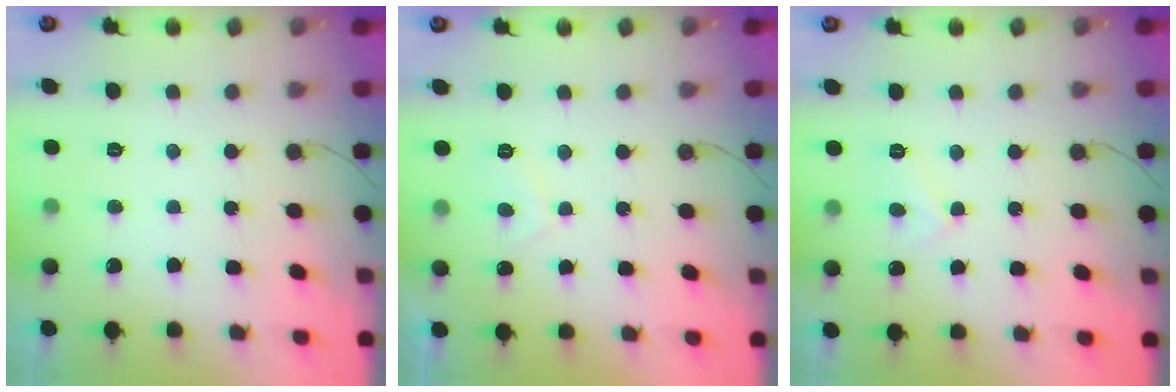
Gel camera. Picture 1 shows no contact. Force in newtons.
{"total": 1.7, "press": 1.6, "slide": 0.7}
{"total": 4.7, "press": 4.7, "slide": 0.3}